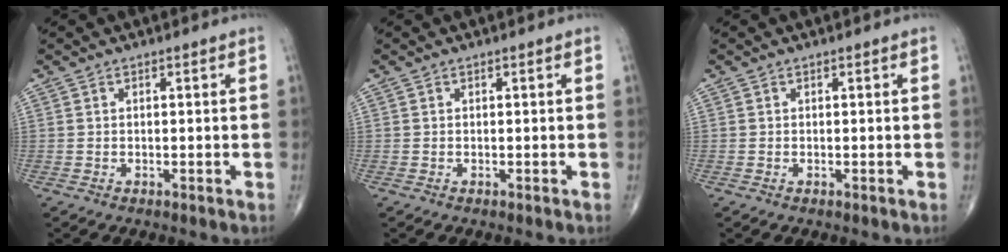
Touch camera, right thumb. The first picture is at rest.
{"total": 0.0}
{"total": 0.0}